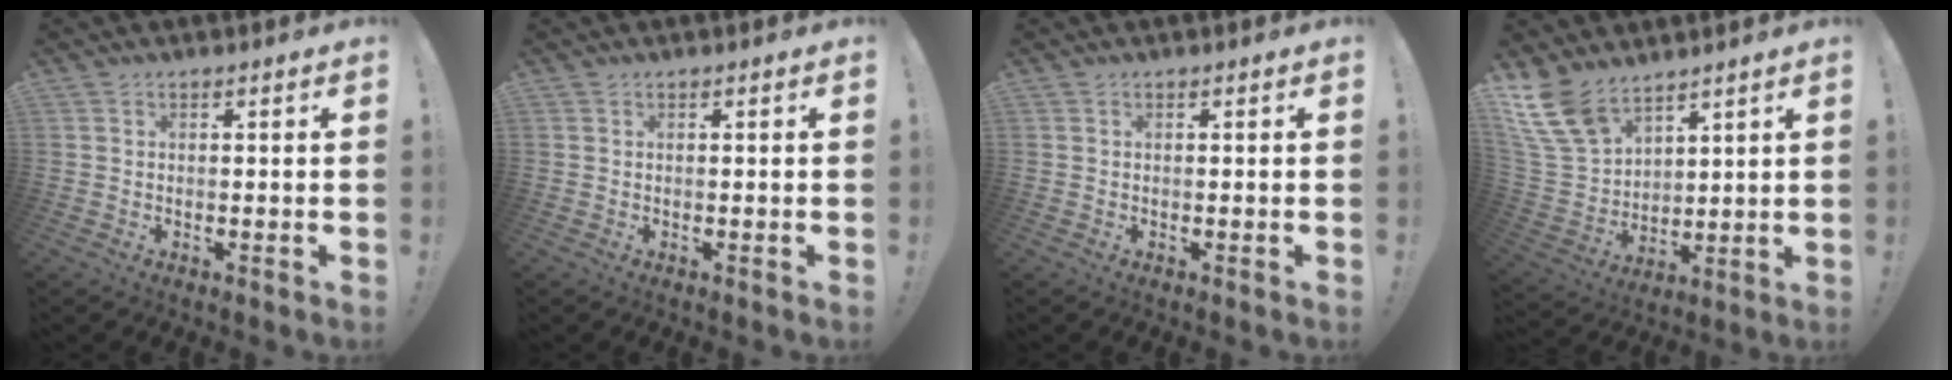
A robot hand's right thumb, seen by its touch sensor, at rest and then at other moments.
{"total": 0.0}
{"total": 0.0}
{"total": 14.2, "force": [10.5, 7.3, 6.1], "torque": [-0.133, -0.064, 0.207]}